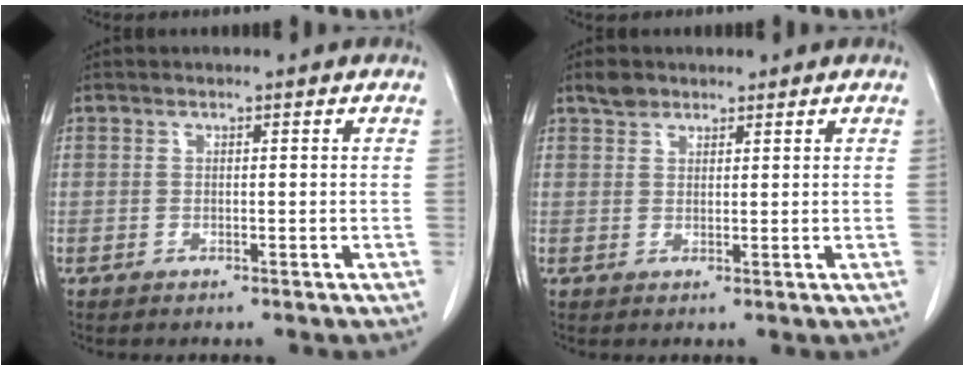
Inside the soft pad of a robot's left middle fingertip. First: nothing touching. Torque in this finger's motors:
{"motor_torque": [0.25, -0.26, -0.07, 0.02]}